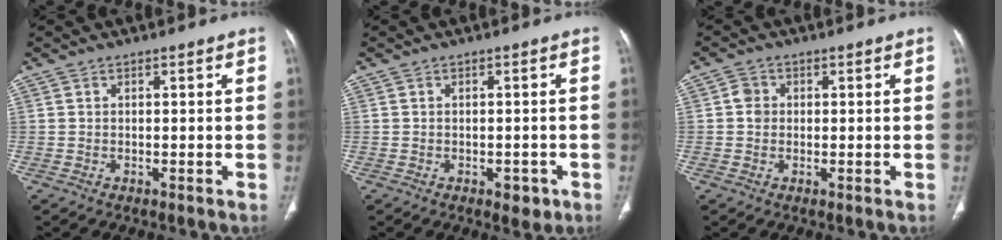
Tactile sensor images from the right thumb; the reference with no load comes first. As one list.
[{"total": 2.8, "force": [-1.3, 1.6, 1.8], "torque": [-0.013, 0.004, -0.010]}, {"total": 2.4, "force": [0.1, 2.1, 1.0], "torque": [-0.009, 0.004, 0.000]}]